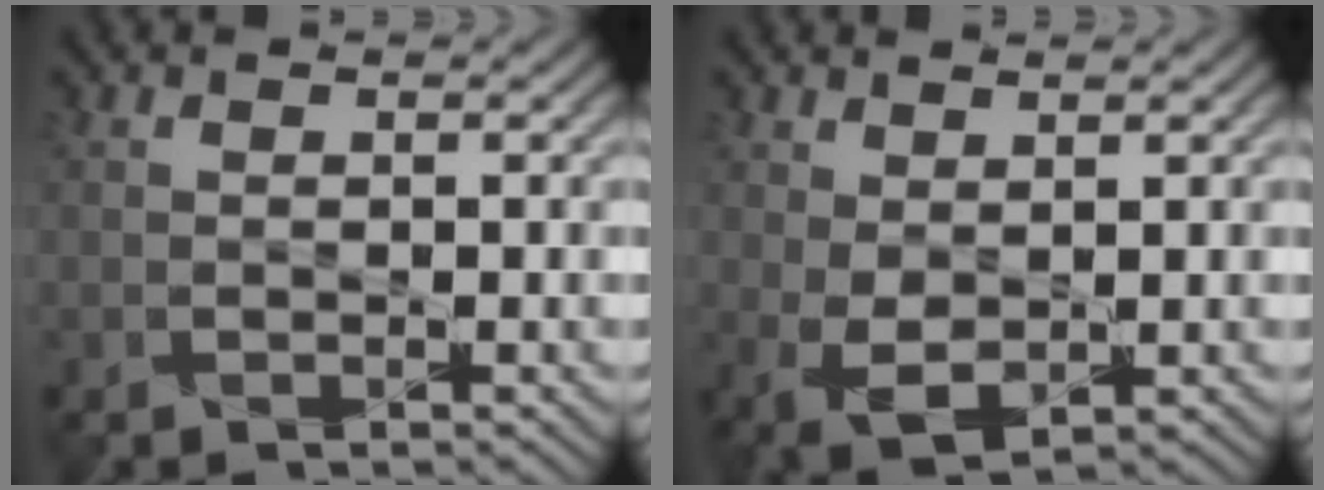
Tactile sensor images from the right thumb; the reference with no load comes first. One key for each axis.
{"total": 3.5, "fx": 0.8, "fy": 1.8, "fz": 2.9, "tx": -0.075, "ty": -0.002, "tz": 0.017}